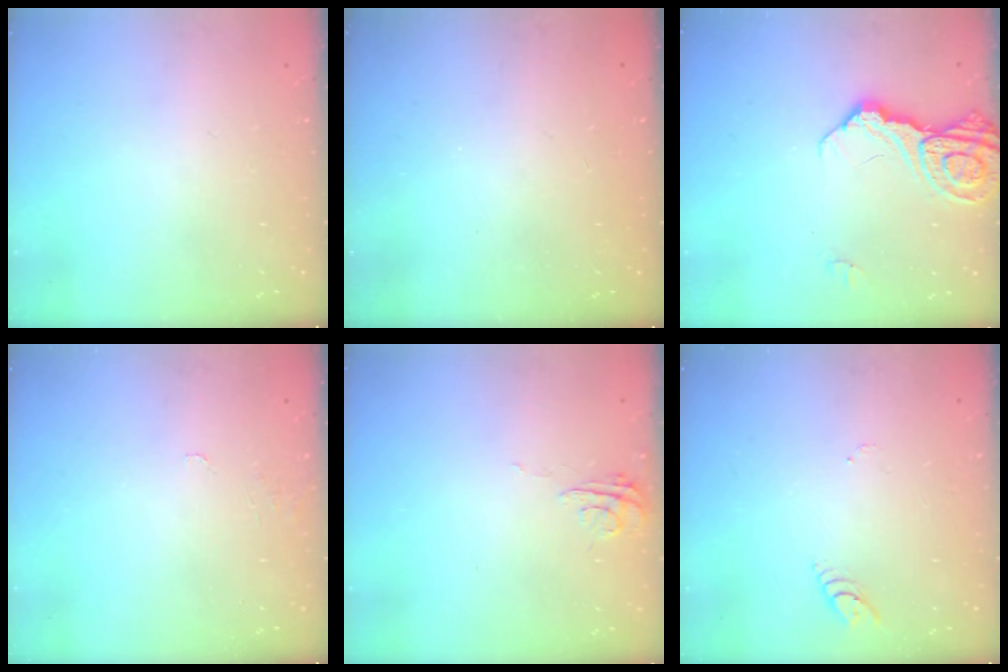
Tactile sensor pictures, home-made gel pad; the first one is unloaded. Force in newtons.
{"total": 0.0}
{"total": 13.2, "press": 13.1, "slide": 1.5}
{"total": 3.3, "press": 3.2, "slide": 0.3}
{"total": 5.3, "press": 5.3, "slide": 0.4}
{"total": 3.1, "press": 3.1, "slide": 0.3}